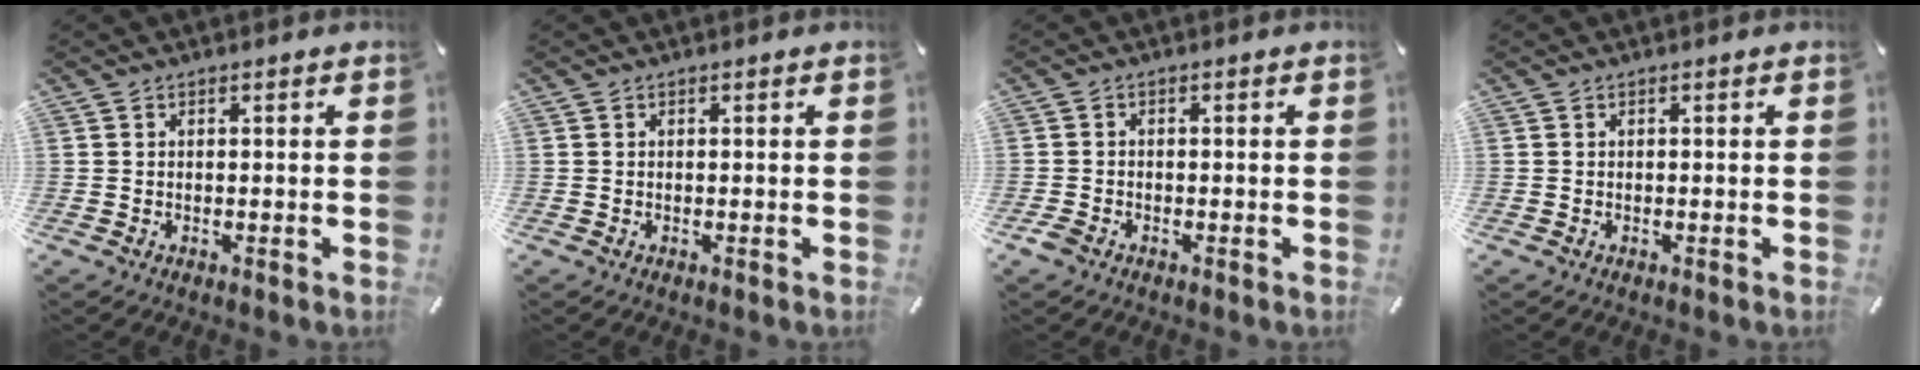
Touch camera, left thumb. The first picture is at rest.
{"total": 0.0}
{"total": 1.7, "force": [-1.1, 1.0, 0.9], "torque": [-0.022, 0.001, -0.023]}
{"total": 0.0}